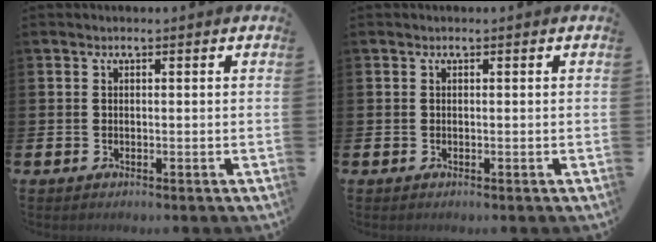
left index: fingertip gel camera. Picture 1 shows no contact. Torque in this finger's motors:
{"motor_torque": [0.00, 0.00, 0.00, 0.00]}